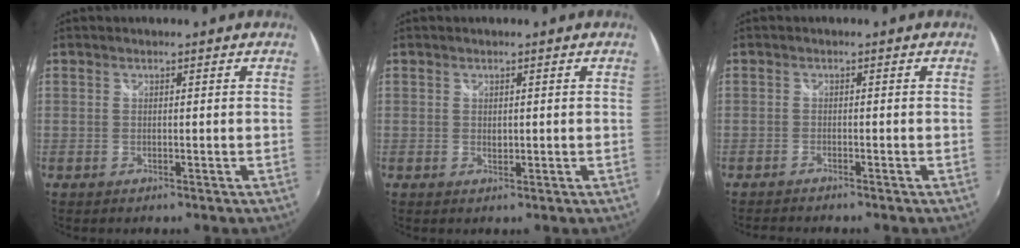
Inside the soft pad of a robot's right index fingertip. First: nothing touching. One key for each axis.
{"total": 0.8, "fx": 0.2, "fy": 0.7, "fz": 0.5, "tx": -0.007, "ty": 0.000, "tz": 0.003}
{"total": 2.4, "fx": -2.3, "fy": 0.2, "fz": 0.7, "tx": -0.027, "ty": -0.011, "tz": -0.041}